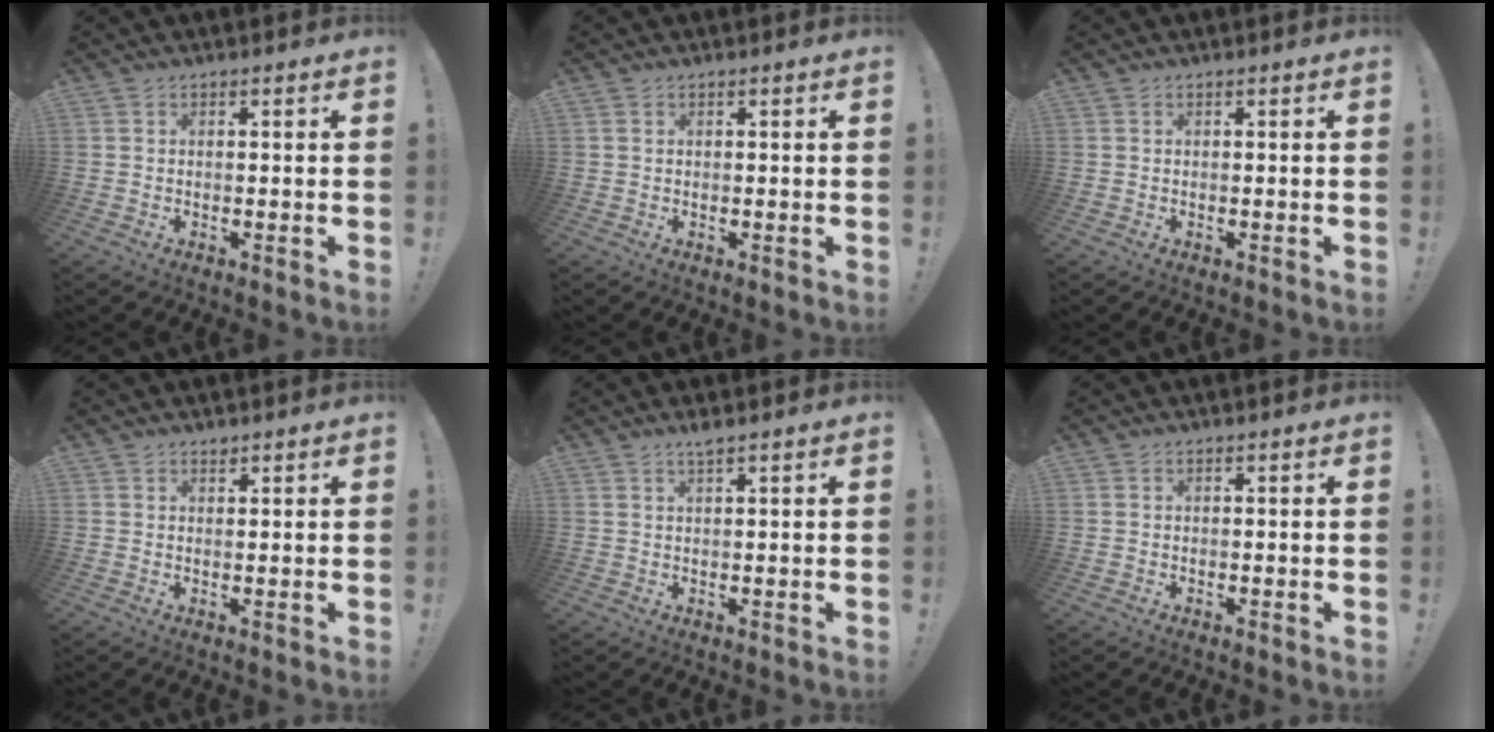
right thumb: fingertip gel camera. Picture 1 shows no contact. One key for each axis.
{"total": 0.0}
{"total": 0.0}
{"total": 1.1, "fx": 1.0, "fy": 0.5, "fz": 0.0, "tx": 0.008, "ty": -0.007, "tz": 0.018}
{"total": 1.6, "fx": 1.3, "fy": -0.3, "fz": 0.7, "tx": -0.010, "ty": -0.009, "tz": 0.022}
{"total": 0.0}